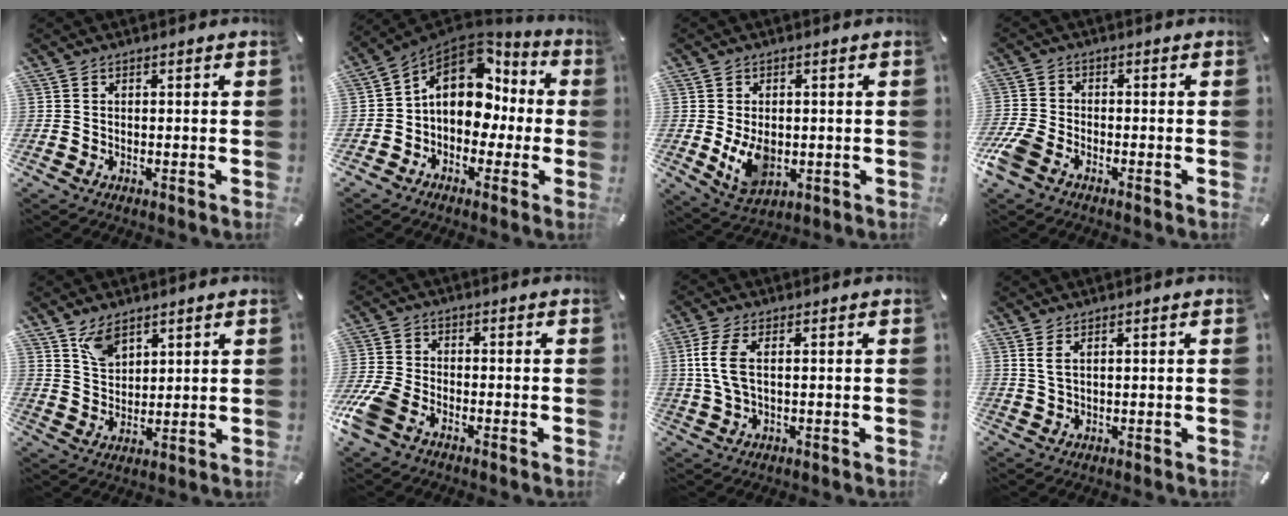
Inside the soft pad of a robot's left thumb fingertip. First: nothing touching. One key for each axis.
{"total": 14.2, "fx": 2.3, "fy": 10.9, "fz": 8.8, "tx": -0.154, "ty": -0.006, "tz": 0.041}
{"total": 8.2, "fx": -0.6, "fy": 5.9, "fz": 5.7, "tx": -0.106, "ty": -0.006, "tz": -0.011}
{"total": 5.3, "fx": -3.2, "fy": 2.8, "fz": 3.1, "tx": -0.085, "ty": 0.002, "tz": -0.066}
{"total": 6.2, "fx": 4.4, "fy": 3.6, "fz": 2.6, "tx": -0.055, "ty": -0.012, "tz": 0.083}
{"total": 7.3, "fx": -4.0, "fy": 4.2, "fz": 4.4, "tx": -0.119, "ty": 0.003, "tz": -0.081}
{"total": 6.5, "fx": 0.9, "fy": 2.5, "fz": 5.9, "tx": -0.140, "ty": -0.005, "tz": 0.010}
{"total": 2.6, "fx": 1.2, "fy": 0.8, "fz": 2.1, "tx": -0.045, "ty": 0.001, "tz": 0.021}